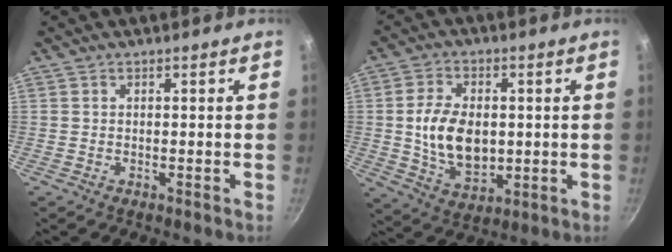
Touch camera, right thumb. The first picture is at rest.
{"total": 12.6, "force": [0.3, 8.2, 9.6], "torque": [-0.152, -0.008, 0.012]}